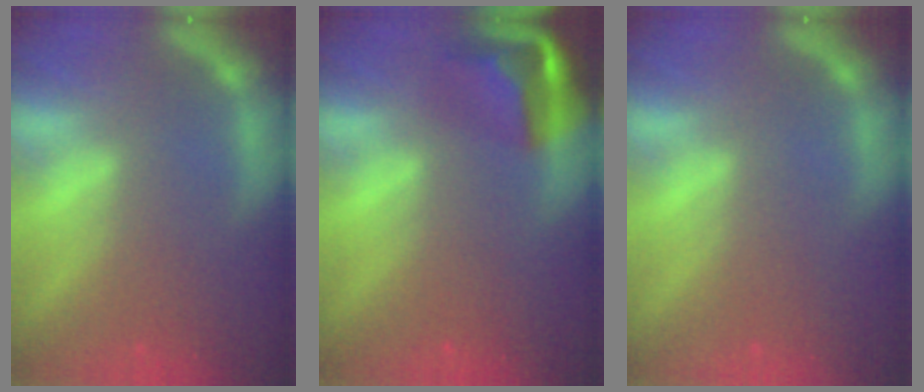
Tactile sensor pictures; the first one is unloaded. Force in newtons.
{"total": 5.9}
{"total": 0.0}